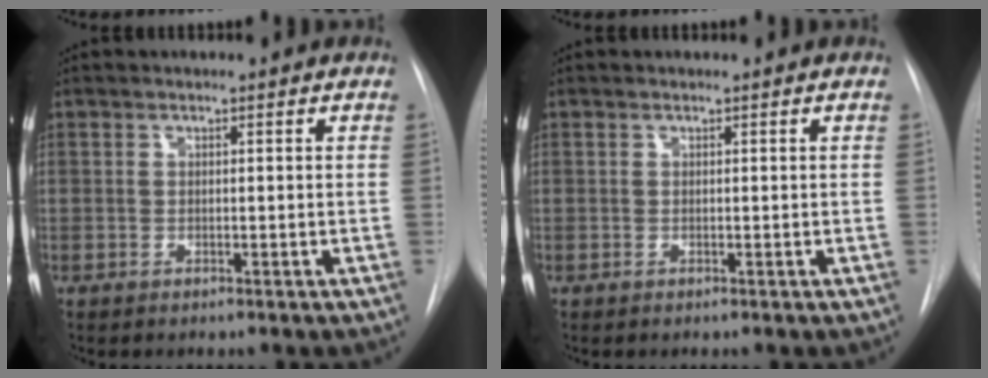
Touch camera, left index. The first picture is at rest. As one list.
[{"total": 0.0}]